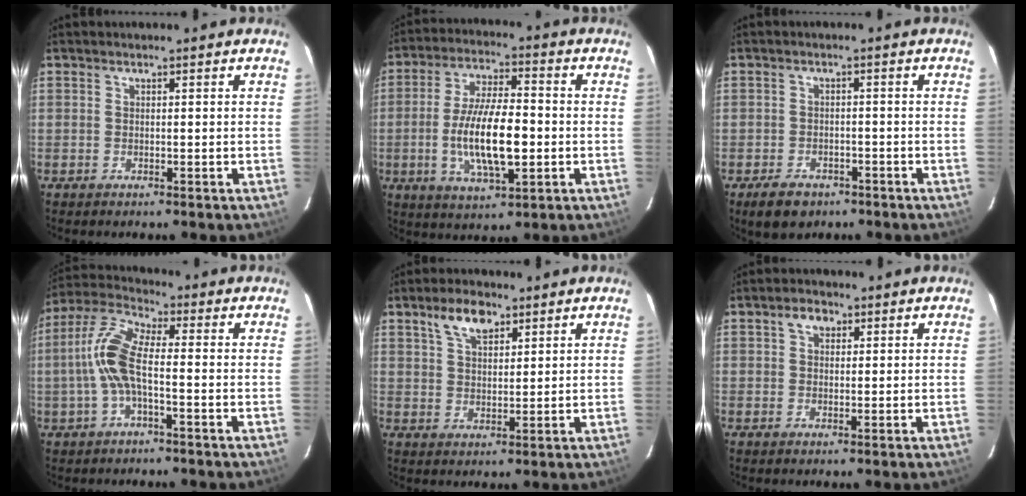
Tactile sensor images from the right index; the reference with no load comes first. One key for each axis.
{"total": 13.6, "fx": -2.4, "fy": 4.6, "fz": 12.6, "tx": -0.243, "ty": -0.007, "tz": -0.038}
{"total": 5.4, "fx": -3.6, "fy": 3.5, "fz": 2.1, "tx": -0.050, "ty": 0.005, "tz": -0.048}
{"total": 9.8, "fx": -1.4, "fy": 3.0, "fz": 9.2, "tx": -0.207, "ty": 0.015, "tz": -0.031}
{"total": 6.1, "fx": 4.0, "fy": 2.7, "fz": 3.8, "tx": -0.068, "ty": 0.009, "tz": 0.071}
{"total": 2.7, "fx": 1.4, "fy": 1.8, "fz": 1.5, "tx": -0.021, "ty": 0.010, "tz": 0.023}